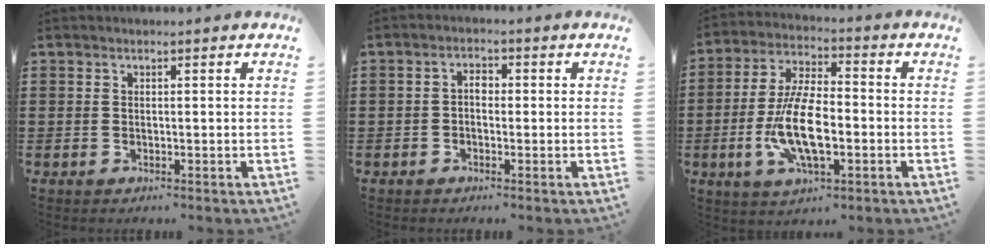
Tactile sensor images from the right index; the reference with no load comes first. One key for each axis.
{"total": 2.1, "fx": -0.3, "fy": 1.2, "fz": 1.7, "tx": -0.032, "ty": 0.006, "tz": -0.007}
{"total": 11.5, "fx": -2.6, "fy": 4.7, "fz": 10.2, "tx": -0.229, "ty": -0.011, "tz": -0.053}